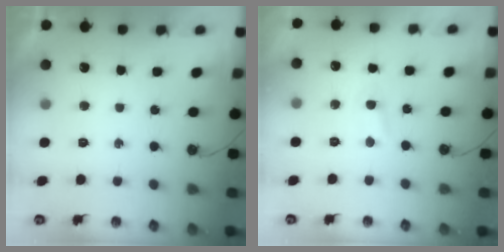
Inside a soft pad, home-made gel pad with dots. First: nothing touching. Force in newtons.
{"total": 2.8, "press": 2.7, "slide": 0.7}